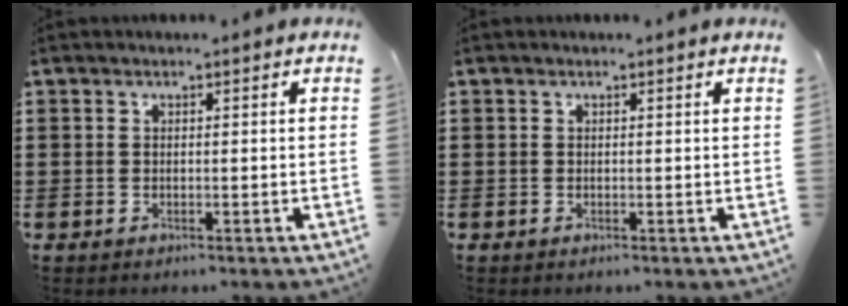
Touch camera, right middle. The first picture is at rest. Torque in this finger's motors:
{"motor_torque": [0.02, 0.00, 0.00, 0.00]}